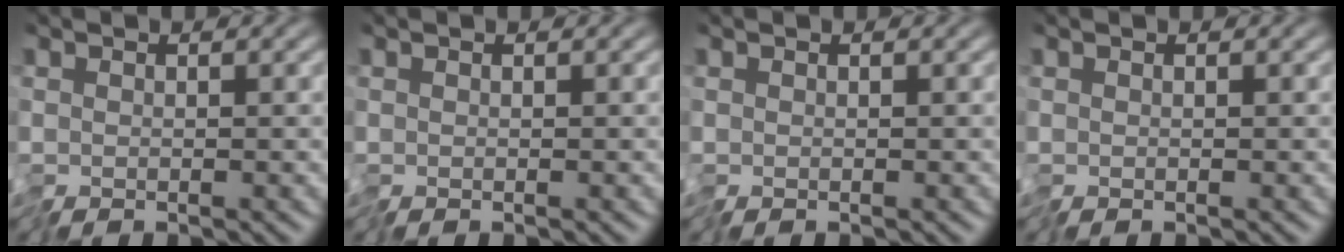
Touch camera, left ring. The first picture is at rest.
{"total": 0.0}
{"total": 0.0}
{"total": 0.0}